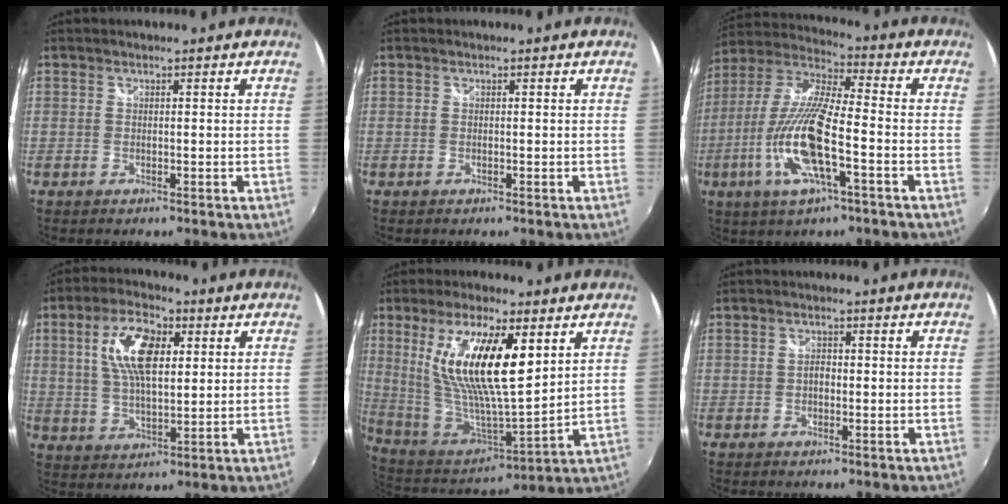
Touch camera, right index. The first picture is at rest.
{"total": 0.0}
{"total": 16.3, "force": [-5.6, 3.4, 14.9], "torque": [-0.311, -0.016, -0.112]}
{"total": 11.3, "force": [3.2, 5.1, 9.5], "torque": [-0.184, 0.016, 0.060]}
{"total": 19.9, "force": [7.4, 5.6, 17.6], "torque": [-0.332, -0.003, 0.147]}
{"total": 1.4, "force": [-0.3, 1.0, 0.9], "torque": [-0.017, 0.004, -0.008]}